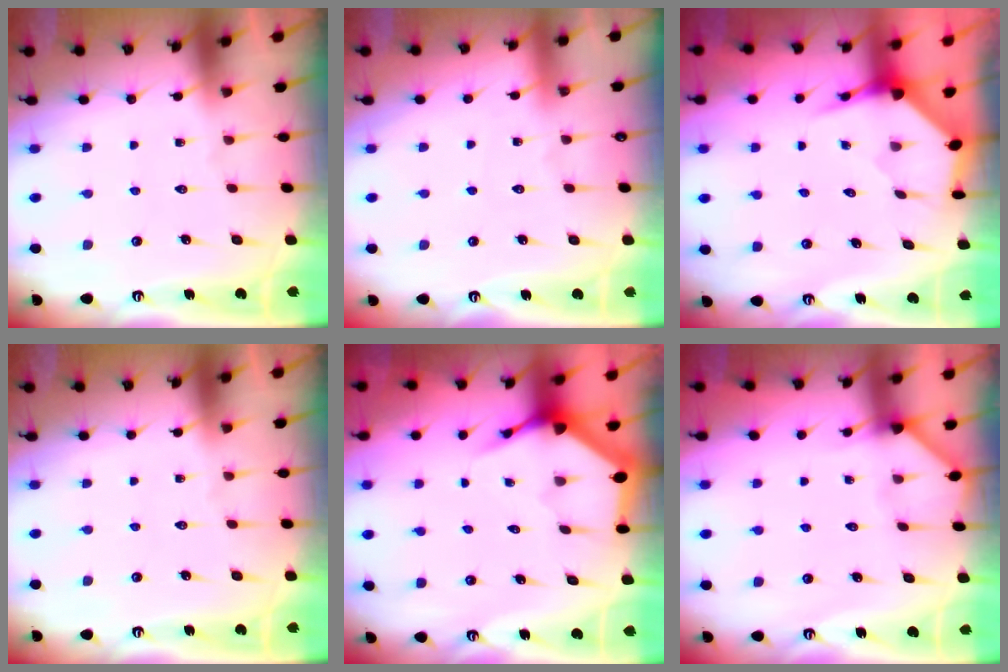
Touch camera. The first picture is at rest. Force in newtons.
{"total": 2.4, "press": 2.4, "slide": 0.3}
{"total": 3.8, "press": 3.8, "slide": 0.5}
{"total": 0.0}
{"total": 4.0, "press": 3.9, "slide": 0.5}
{"total": 2.7, "press": 2.7, "slide": 0.2}